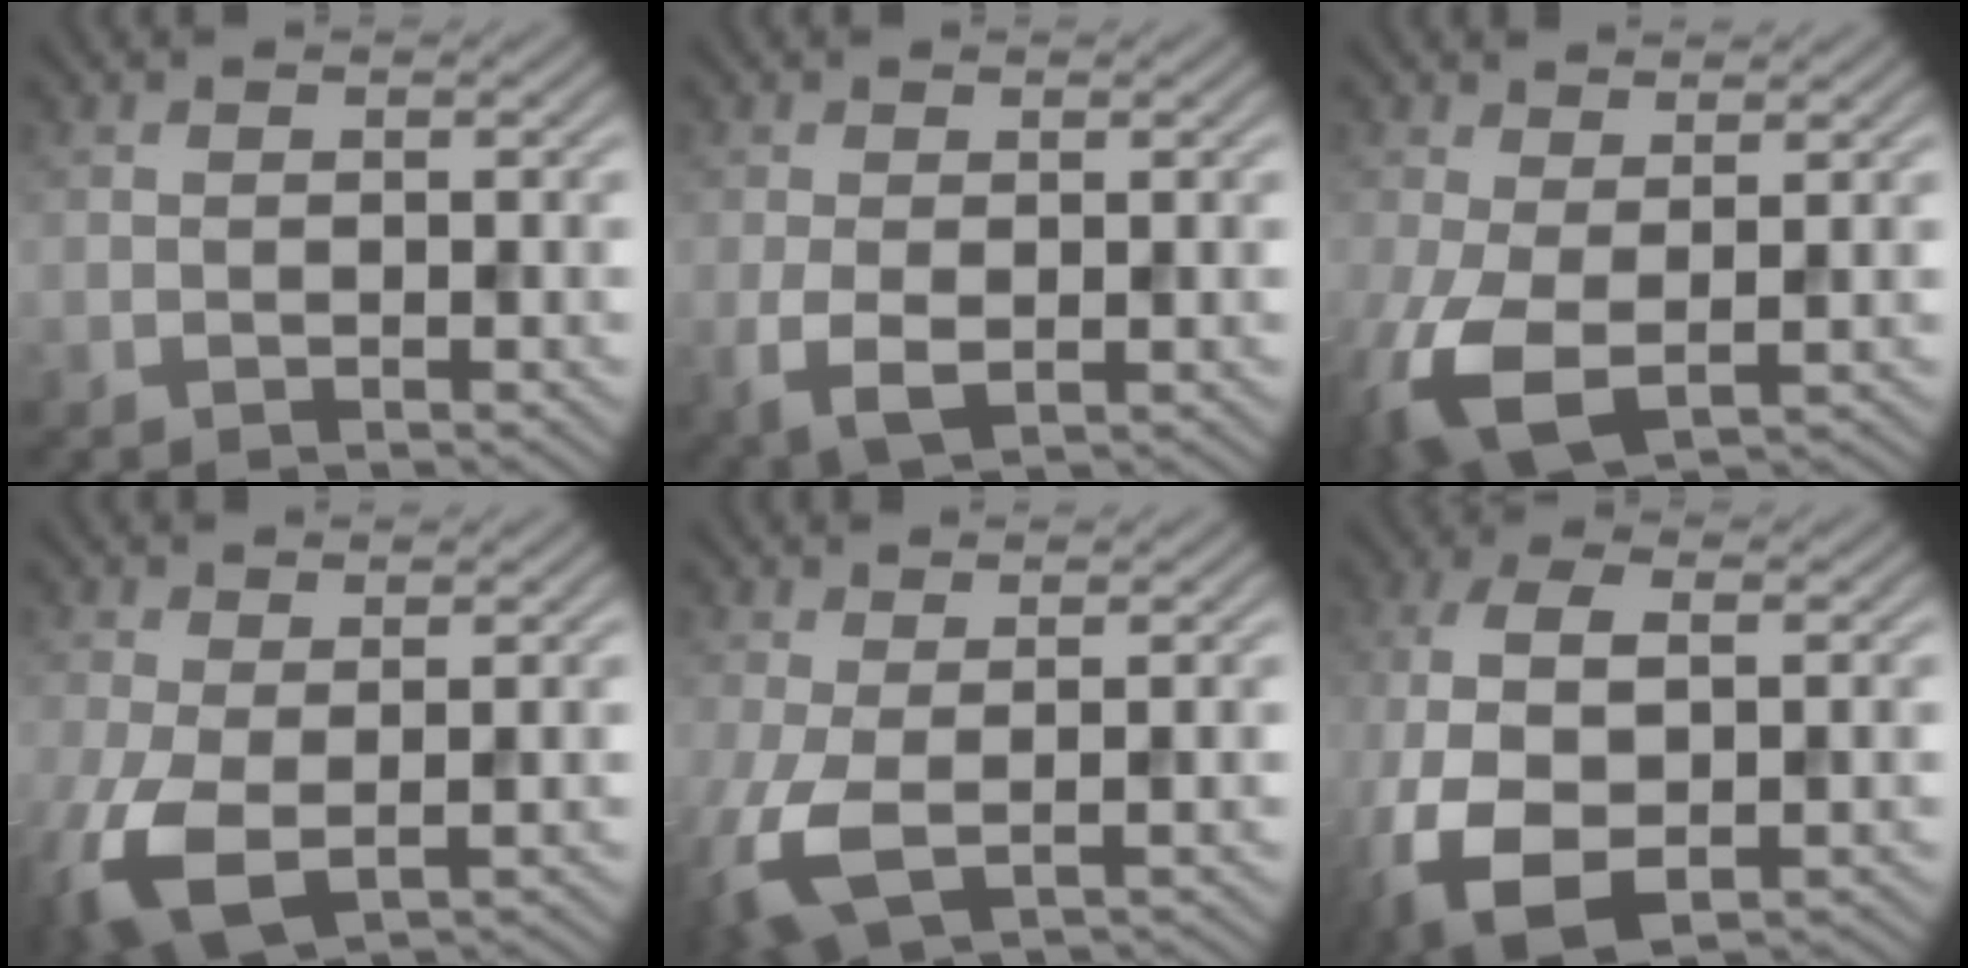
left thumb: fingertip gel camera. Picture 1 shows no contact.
{"total": 3.3, "force": [-0.4, 1.8, 2.7], "torque": [-0.070, -0.011, -0.007]}
{"total": 7.2, "force": [-0.8, 3.7, 6.0], "torque": [-0.155, -0.012, -0.021]}
{"total": 6.6, "force": [-1.3, 3.7, 5.4], "torque": [-0.141, -0.013, -0.028]}
{"total": 5.0, "force": [-0.4, 2.1, 4.5], "torque": [-0.118, -0.003, -0.011]}
{"total": 9.8, "force": [-3.4, 4.7, 8.0], "torque": [-0.200, -0.015, -0.067]}